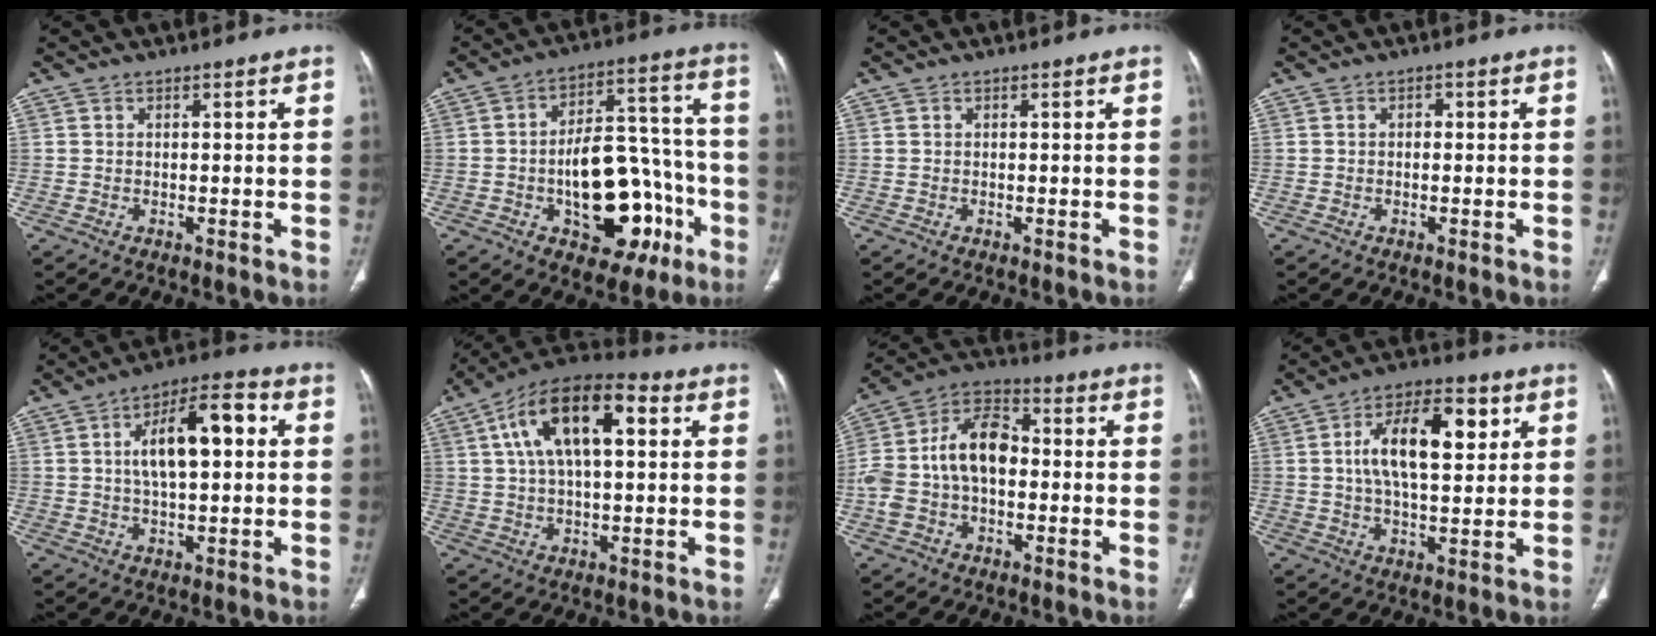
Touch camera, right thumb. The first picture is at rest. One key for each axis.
{"total": 21.2, "fx": -6.7, "fy": 11.7, "fz": 16.4, "tx": -0.201, "ty": 0.053, "tz": -0.083}
{"total": 0.0}
{"total": 0.9, "fx": -0.1, "fy": 0.7, "fz": 0.5, "tx": -0.004, "ty": 0.003, "tz": -0.006}
{"total": 13.0, "fx": 2.2, "fy": 5.6, "fz": 11.5, "tx": -0.181, "ty": 0.022, "tz": 0.031}
{"total": 17.7, "fx": 4.9, "fy": 8.3, "fz": 14.9, "tx": -0.241, "ty": 0.023, "tz": 0.073}
{"total": 15.3, "fx": -0.7, "fy": 9.8, "fz": 11.7, "tx": -0.217, "ty": 0.048, "tz": -0.023}
{"total": 14.6, "fx": 3.9, "fy": 6.8, "fz": 12.3, "tx": -0.189, "ty": 0.004, "tz": 0.061}